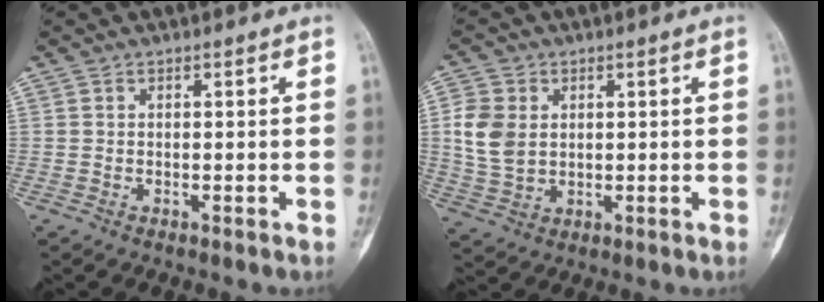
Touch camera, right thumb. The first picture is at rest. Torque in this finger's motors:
{"motor_torque": [-0.54, 0.44, 0.83, 0.14, 0.07]}